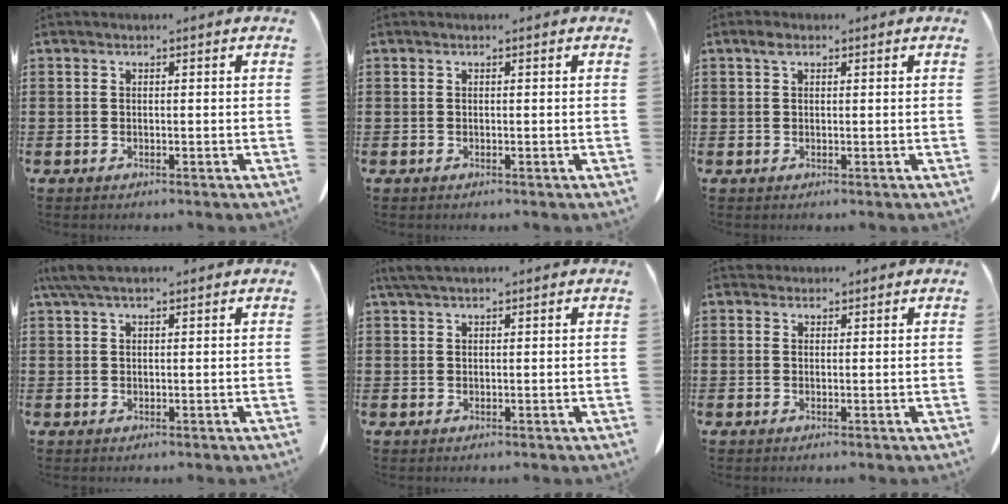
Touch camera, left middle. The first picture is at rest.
{"total": 0.0}
{"total": 1.4, "force": [0.6, 0.8, 1.0], "torque": [-0.023, 0.004, 0.012]}
{"total": 3.4, "force": [2.2, 0.7, 2.5], "torque": [-0.053, 0.002, 0.042]}
{"total": 2.4, "force": [1.8, 0.4, 1.5], "torque": [-0.035, 0.000, 0.036]}
{"total": 1.3, "force": [1.2, 0.6, 0.0], "torque": [0.003, -0.001, 0.023]}